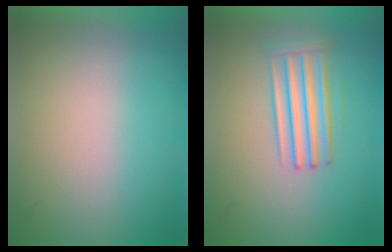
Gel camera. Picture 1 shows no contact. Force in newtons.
{"total": 2.9}